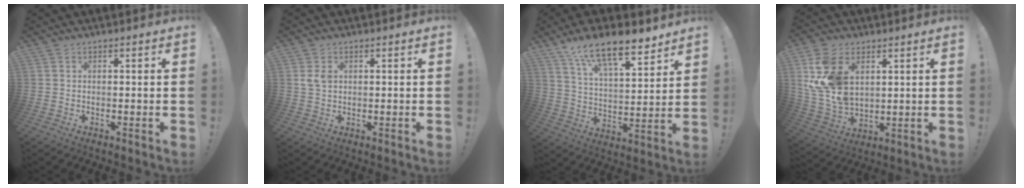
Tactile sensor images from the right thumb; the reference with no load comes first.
{"total": 3.1, "force": [1.0, 2.2, 1.9], "torque": [-0.025, -0.001, 0.017]}
{"total": 15.6, "force": [11.7, 5.1, 9.1], "torque": [-0.152, -0.078, 0.205]}
{"total": 15.5, "force": [5.3, 10.7, 9.9], "torque": [-0.195, -0.031, 0.103]}